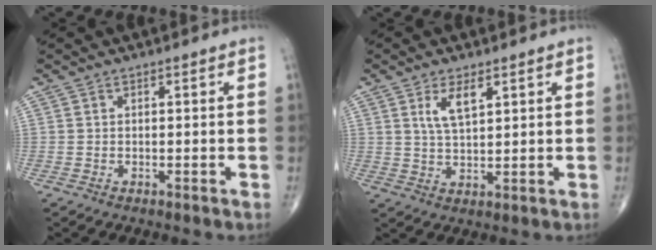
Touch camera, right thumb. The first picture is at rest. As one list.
[{"total": 5.3, "force": [2.5, 2.1, 4.2], "torque": [-0.076, -0.014, 0.051]}]